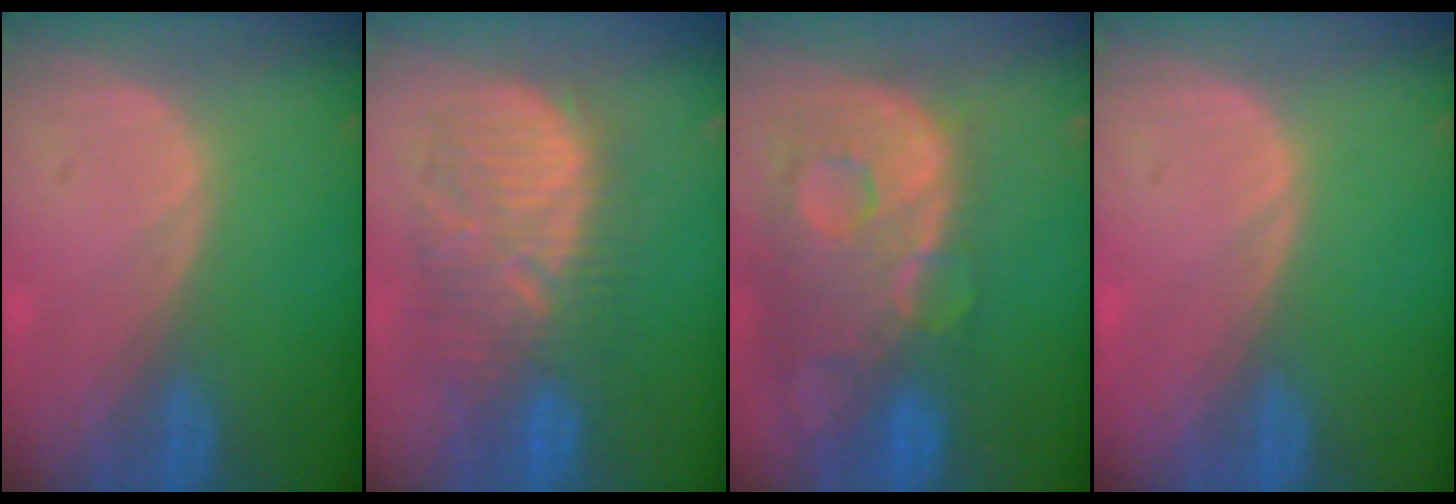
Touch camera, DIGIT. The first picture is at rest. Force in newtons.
{"total": 10.6, "press": 10.4, "slide": 2.3}
{"total": 13.7, "press": 11.2, "slide": 8.0}
{"total": 0.0}